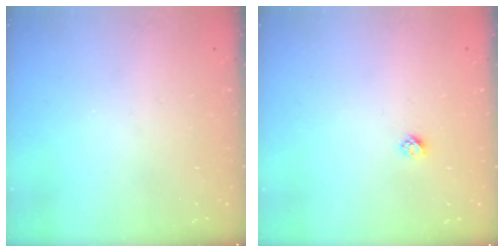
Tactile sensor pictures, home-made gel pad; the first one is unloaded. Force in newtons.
{"total": 2.4, "press": 2.4, "slide": 0.2}